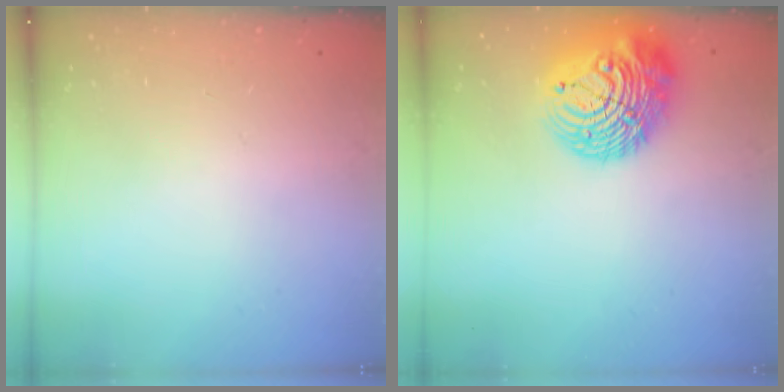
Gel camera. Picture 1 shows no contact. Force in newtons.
{"total": 16.6, "press": 16.5, "slide": 2.4}